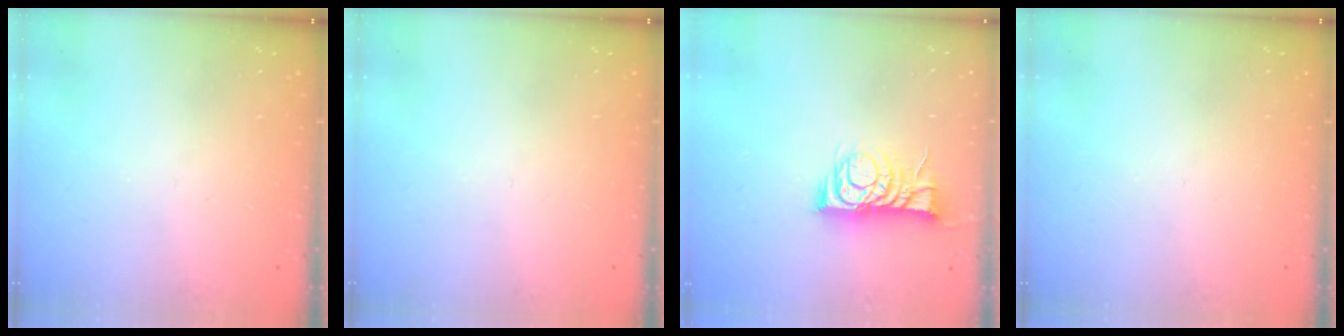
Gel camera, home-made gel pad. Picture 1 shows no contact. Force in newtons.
{"total": 0.0}
{"total": 9.5, "press": 9.5, "slide": 0.6}
{"total": 0.0}